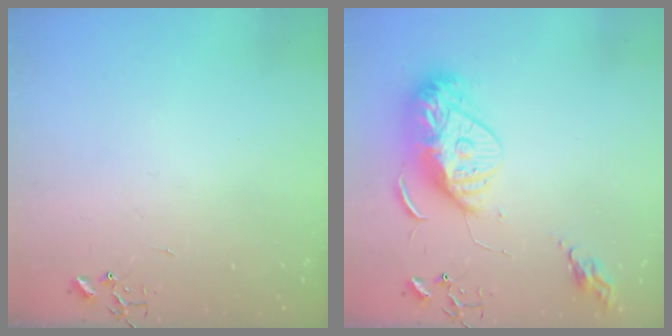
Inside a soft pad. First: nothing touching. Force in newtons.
{"total": 15.7, "press": 15.6, "slide": 1.4}